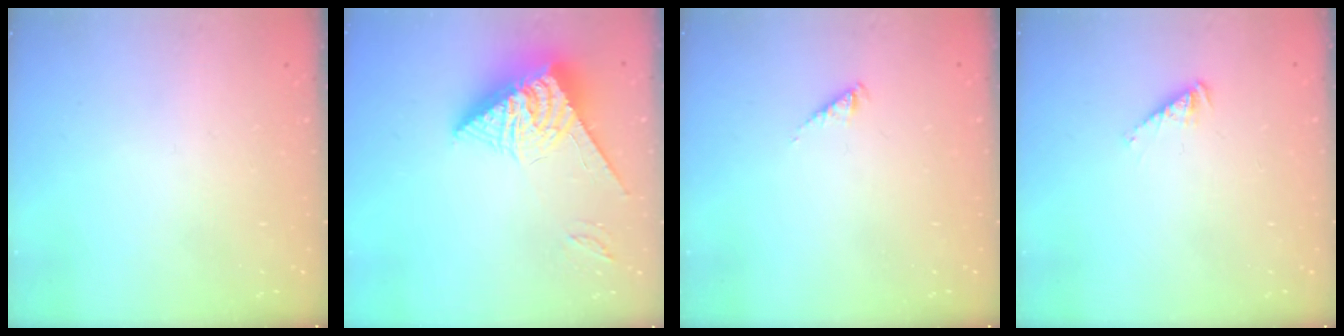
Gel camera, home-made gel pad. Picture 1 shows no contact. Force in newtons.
{"total": 11.5, "press": 11.4, "slide": 1.3}
{"total": 2.4, "press": 2.4, "slide": 0.3}
{"total": 1.5, "press": 1.5, "slide": 0.3}